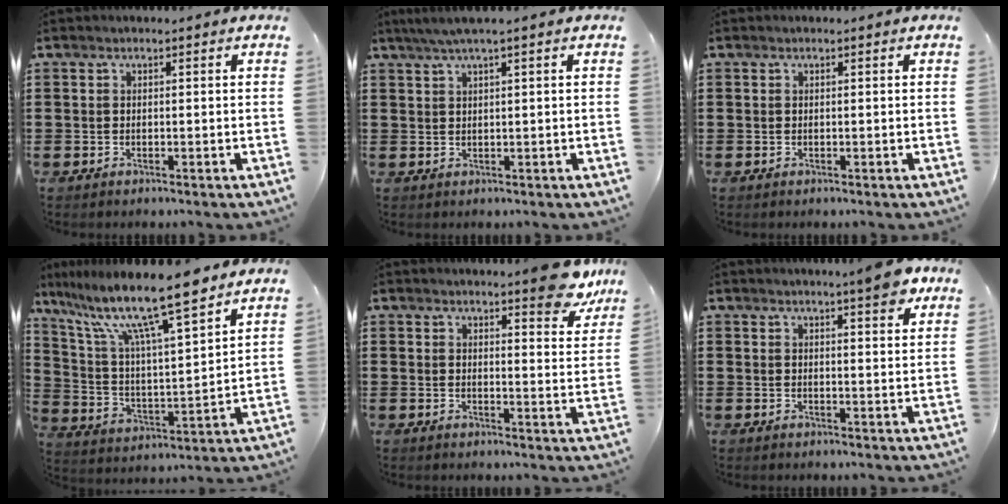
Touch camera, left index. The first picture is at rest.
{"total": 2.3, "force": [1.2, -0.2, 1.9], "torque": [-0.036, 0.000, 0.021]}
{"total": 0.0}
{"total": 13.3, "force": [10.5, 1.1, 8.1], "torque": [-0.186, -0.057, 0.176]}
{"total": 6.3, "force": [5.6, 0.7, 2.8], "torque": [-0.040, -0.028, 0.097]}
{"total": 5.2, "force": [4.2, 0.5, 3.1], "torque": [-0.040, -0.015, 0.069]}